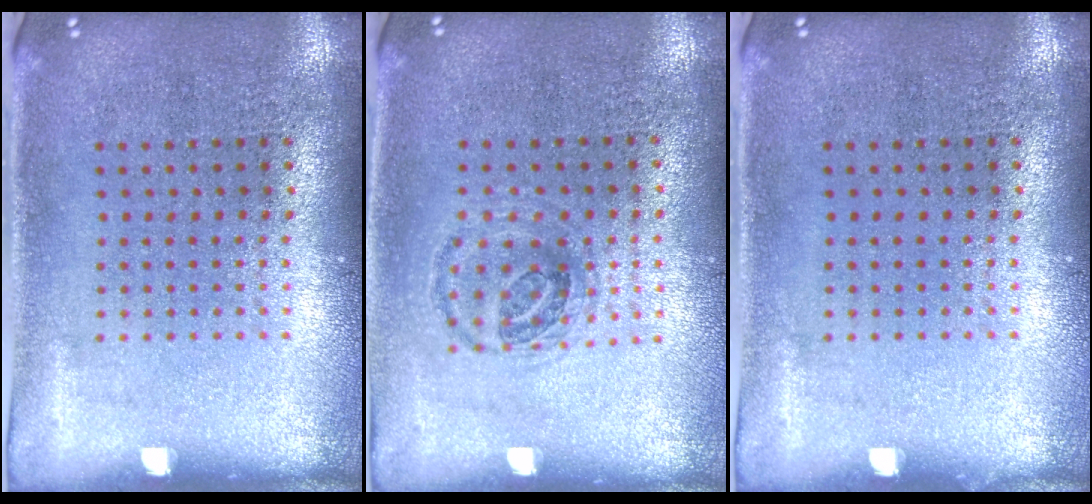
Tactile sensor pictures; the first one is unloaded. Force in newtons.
{"total": 1.0, "press": 0.9, "slide": 0.5}
{"total": 0.0}